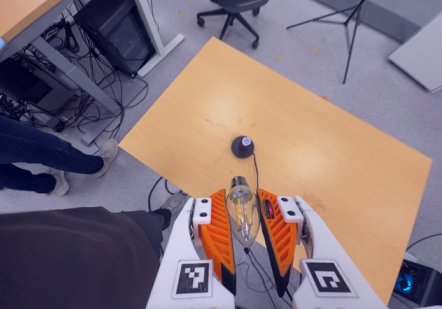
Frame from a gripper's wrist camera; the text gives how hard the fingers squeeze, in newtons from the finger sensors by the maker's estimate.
{"total": 11.4, "left": 11.5, "right": 11.2}